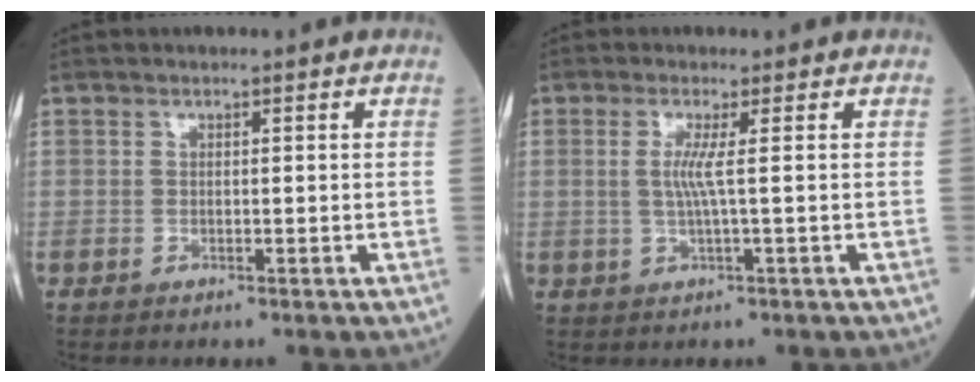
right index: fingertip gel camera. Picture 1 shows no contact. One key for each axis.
{"total": 2.9, "fx": 0.3, "fy": -0.6, "fz": 2.8, "tx": -0.063, "ty": -0.004, "tz": 0.003}